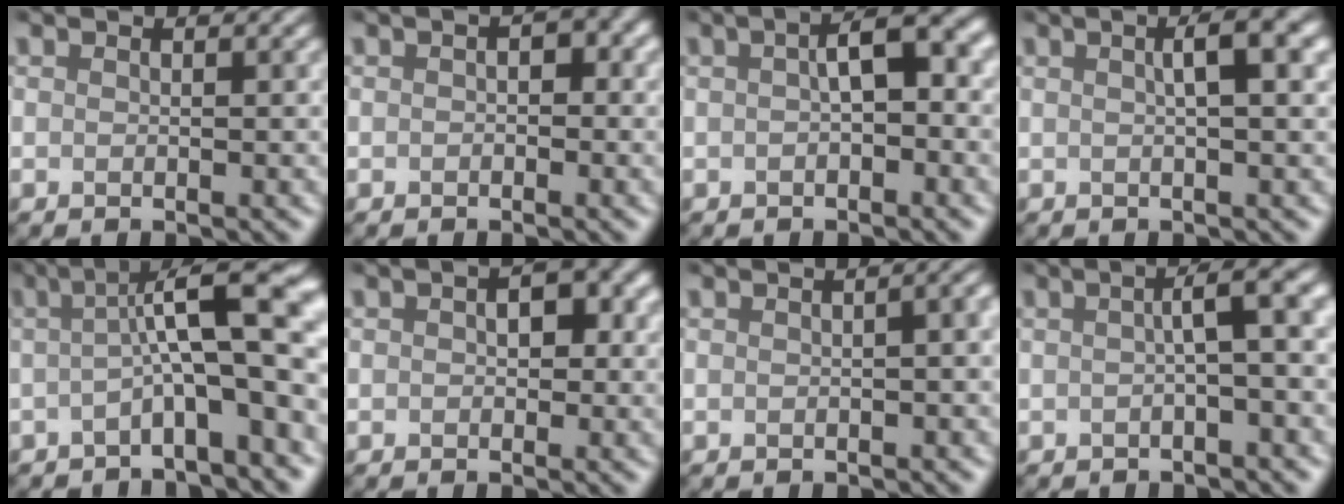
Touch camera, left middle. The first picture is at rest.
{"total": 1.2, "force": [-0.3, 0.9, 0.7], "torque": [-0.006, 0.005, -0.005]}
{"total": 2.9, "force": [-0.2, 0.9, 2.8], "torque": [-0.045, 0.015, -0.011]}
{"total": 3.1, "force": [0.8, 0.4, 3.0], "torque": [-0.041, 0.015, 0.010]}
{"total": 9.5, "force": [-1.3, 1.8, 9.2], "torque": [-0.118, 0.039, -0.032]}
{"total": 2.3, "force": [0.0, 1.6, 1.6], "torque": [-0.014, 0.008, -0.005]}
{"total": 4.7, "force": [-0.9, 2.5, 3.9], "torque": [-0.022, 0.011, -0.025]}
{"total": 3.7, "force": [-0.2, 0.6, 3.7], "torque": [-0.045, 0.018, -0.012]}